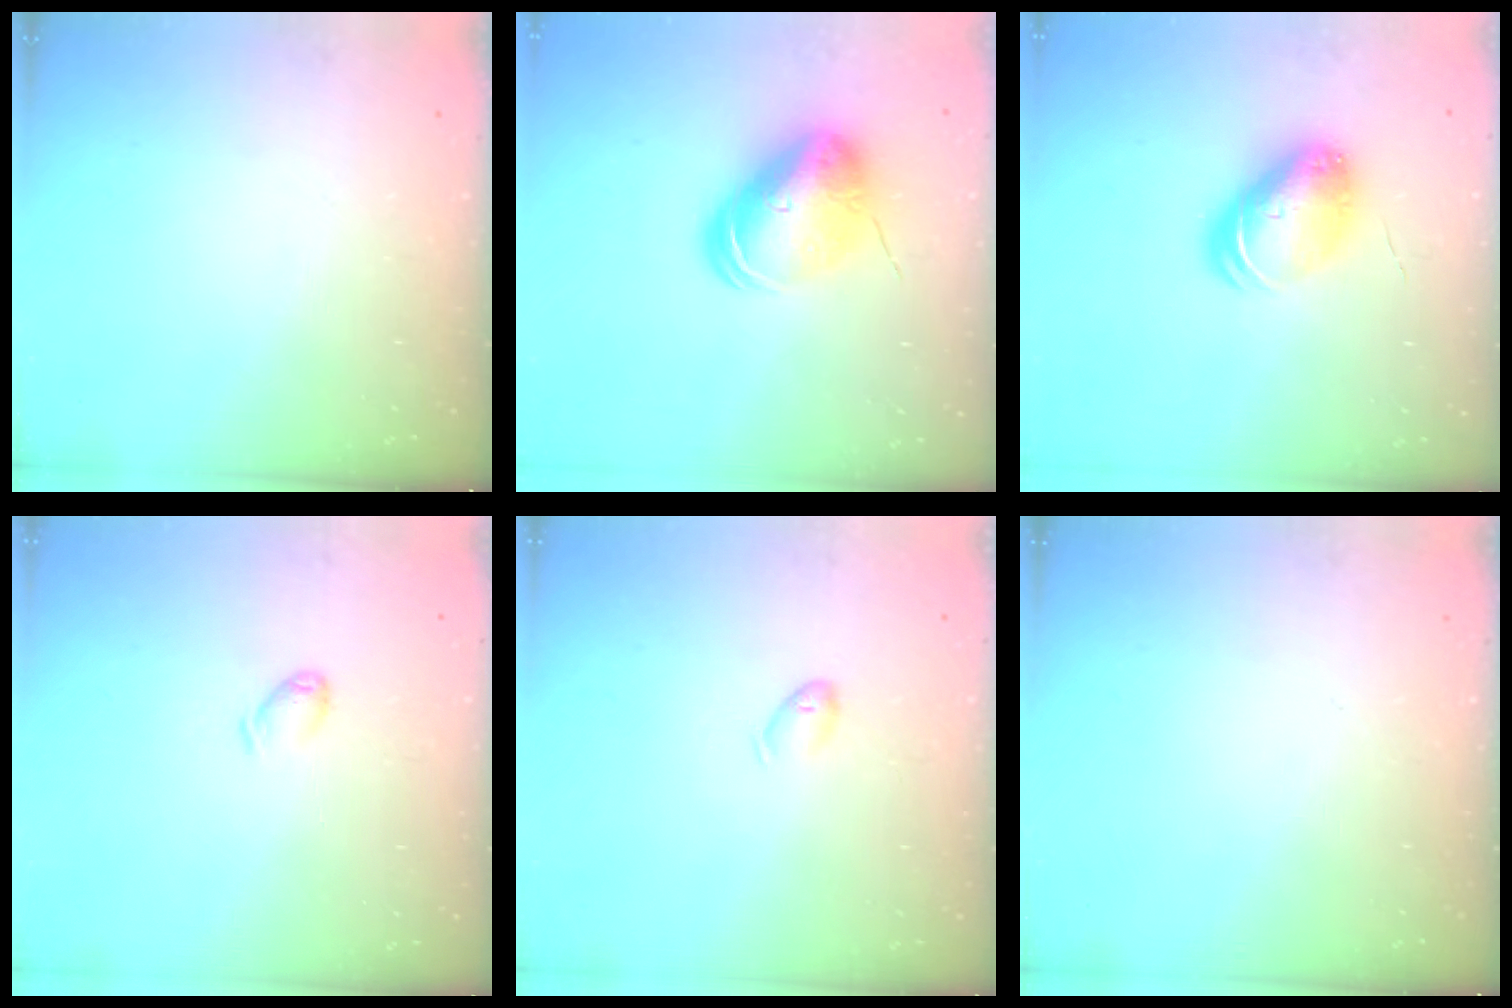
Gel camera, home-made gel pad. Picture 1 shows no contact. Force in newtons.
{"total": 10.5, "press": 10.3, "slide": 2.0}
{"total": 10.2, "press": 10.2, "slide": 1.2}
{"total": 3.6, "press": 3.5, "slide": 0.6}
{"total": 4.9, "press": 4.9, "slide": 0.6}
{"total": 0.0}